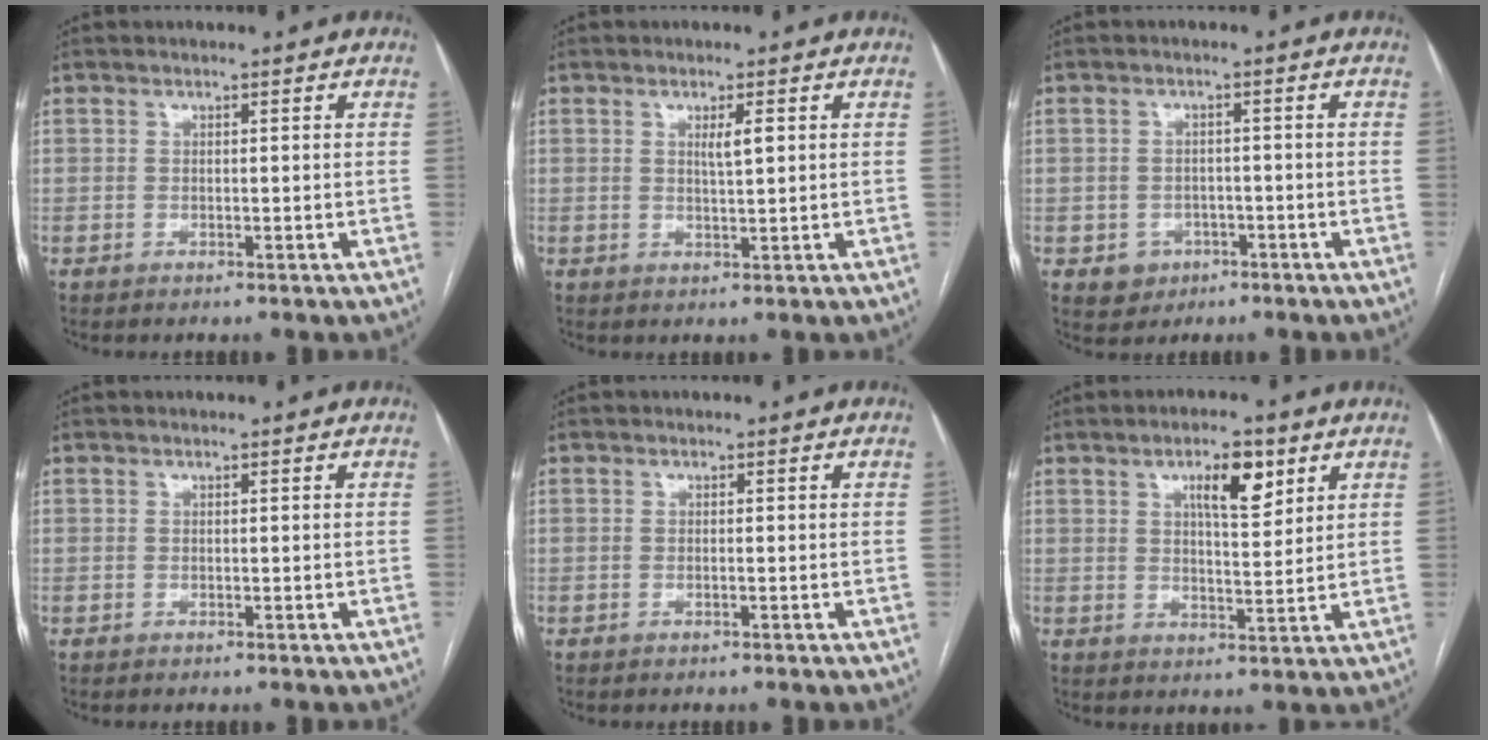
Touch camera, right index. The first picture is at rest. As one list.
[{"total": 2.2, "force": [0.8, 0.3, 2.0], "torque": [-0.034, -0.002, 0.013]}, {"total": 3.7, "force": [-1.5, 3.3, 0.7], "torque": [-0.002, 0.010, -0.015]}, {"total": 0.0}, {"total": 0.0}, {"total": 6.7, "force": [3.4, 2.0, 5.4], "torque": [-0.089, 0.004, 0.054]}]